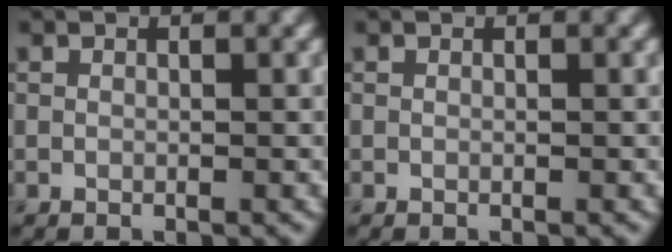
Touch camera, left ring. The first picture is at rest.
{"total": 0.0}